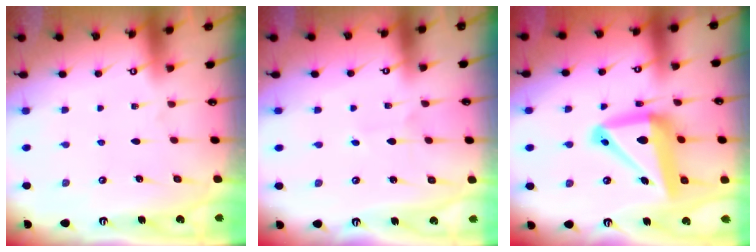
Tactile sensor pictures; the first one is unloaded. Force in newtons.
{"total": 1.6, "press": 1.6, "slide": 0.1}
{"total": 18.0, "press": 17.8, "slide": 2.3}